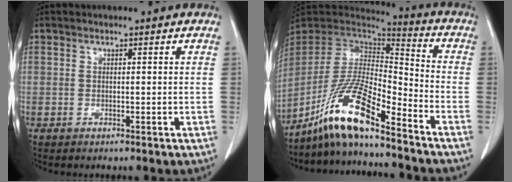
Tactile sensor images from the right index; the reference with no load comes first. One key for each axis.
{"total": 14.0, "fx": -10.0, "fy": 1.8, "fz": 9.6, "tx": -0.185, "ty": 0.002, "tz": -0.184}